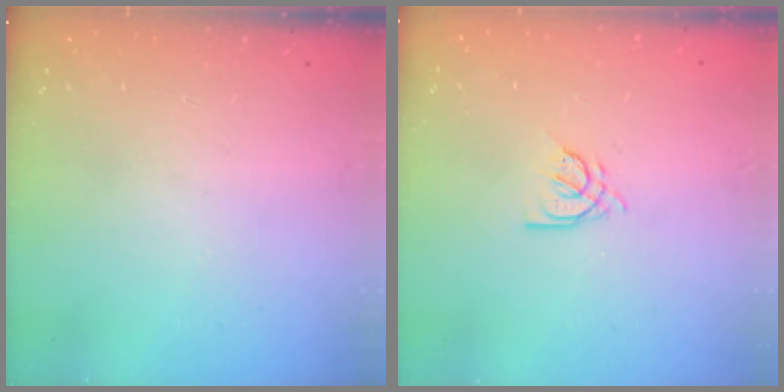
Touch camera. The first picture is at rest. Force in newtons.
{"total": 4.5, "press": 4.5, "slide": 0.7}